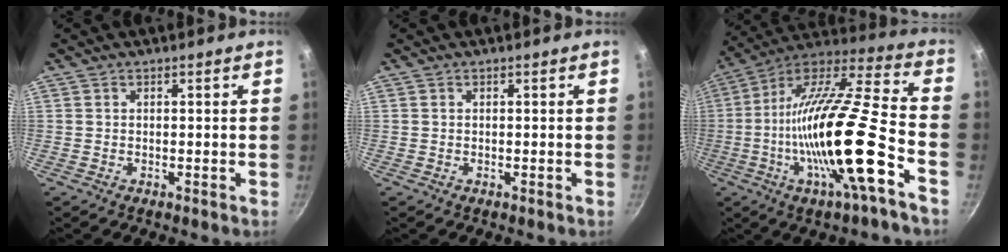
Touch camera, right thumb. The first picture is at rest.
{"total": 0.0}
{"total": 25.0, "force": [-7.5, 4.4, 23.5], "torque": [-0.396, 0.023, -0.145]}